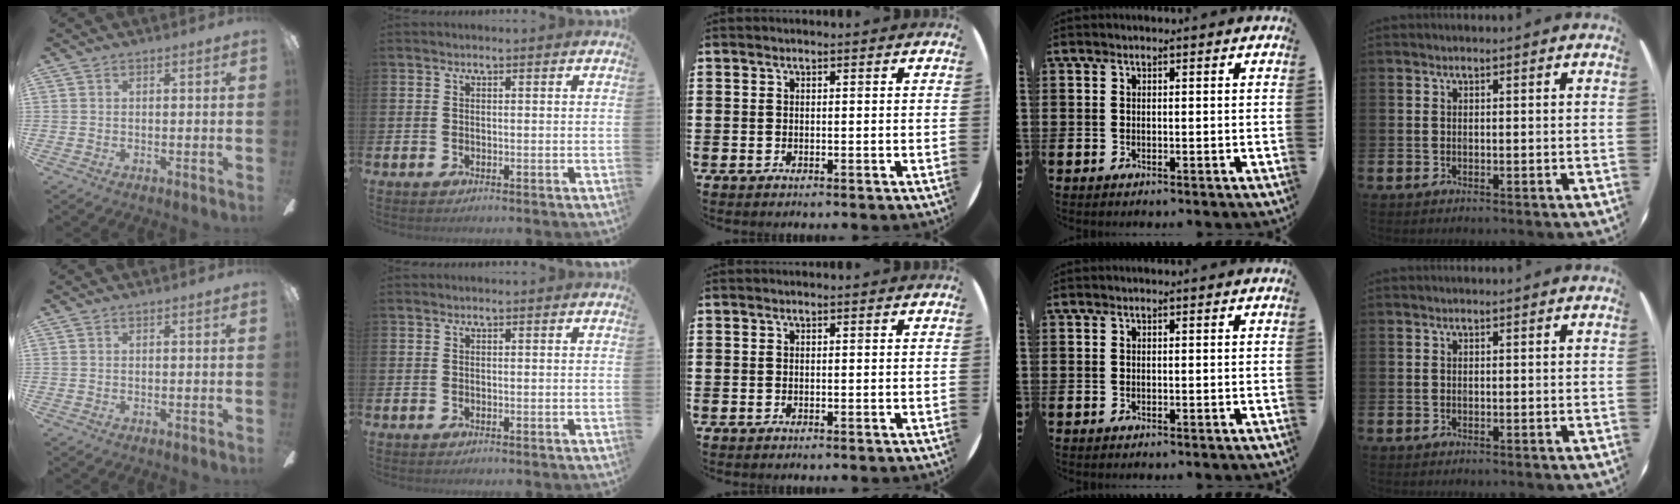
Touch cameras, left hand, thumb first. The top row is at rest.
{}